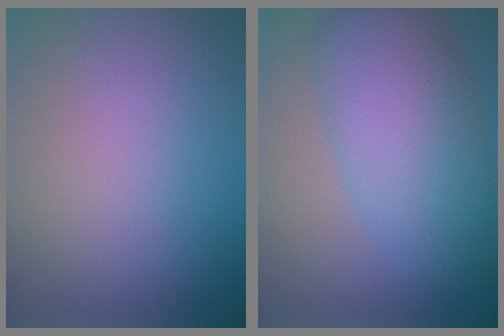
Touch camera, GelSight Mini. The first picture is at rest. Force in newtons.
{"total": 8.4, "press": 8.4, "slide": 0.2}